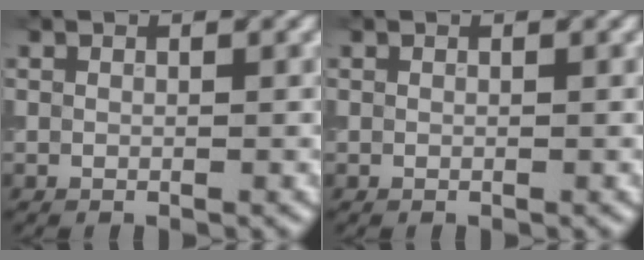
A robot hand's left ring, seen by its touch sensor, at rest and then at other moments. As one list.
[{"total": 0.0}]